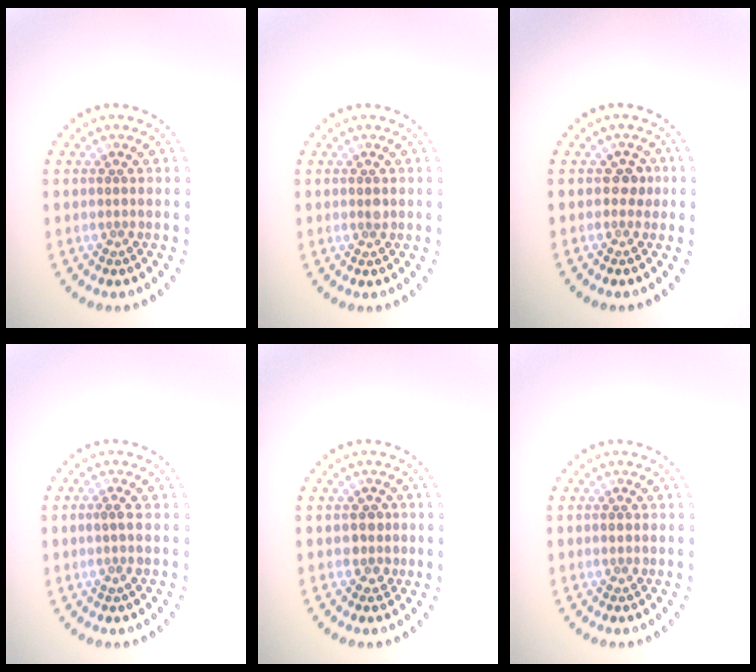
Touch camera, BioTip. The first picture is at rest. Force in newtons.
{"total": 0.6, "press": 0.6, "slide": 0.1}
{"total": 1.2, "press": 1.0, "slide": 0.5}
{"total": 1.1, "press": 1.0, "slide": 0.6}
{"total": 1.5, "press": 1.3, "slide": 0.8}
{"total": 0.8, "press": 0.8, "slide": 0.2}